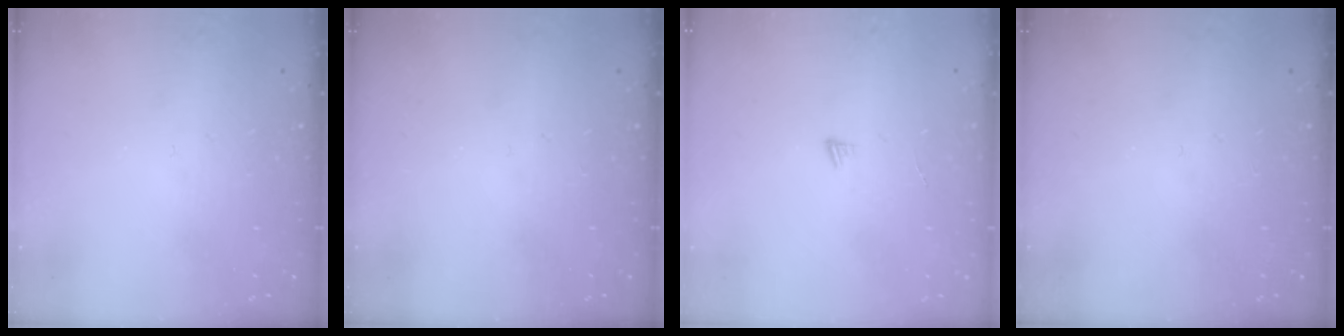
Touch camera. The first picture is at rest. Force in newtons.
{"total": 0.0}
{"total": 3.0, "press": 3.0, "slide": 0.3}
{"total": 0.0}